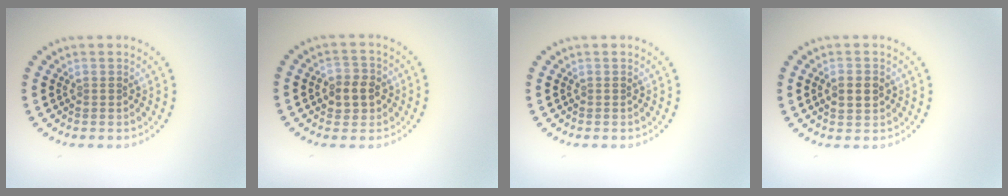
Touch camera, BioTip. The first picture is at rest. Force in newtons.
{"total": 2.7, "press": 2.6, "slide": 0.6}
{"total": 0.0}
{"total": 2.4, "press": 2.4, "slide": 0.1}